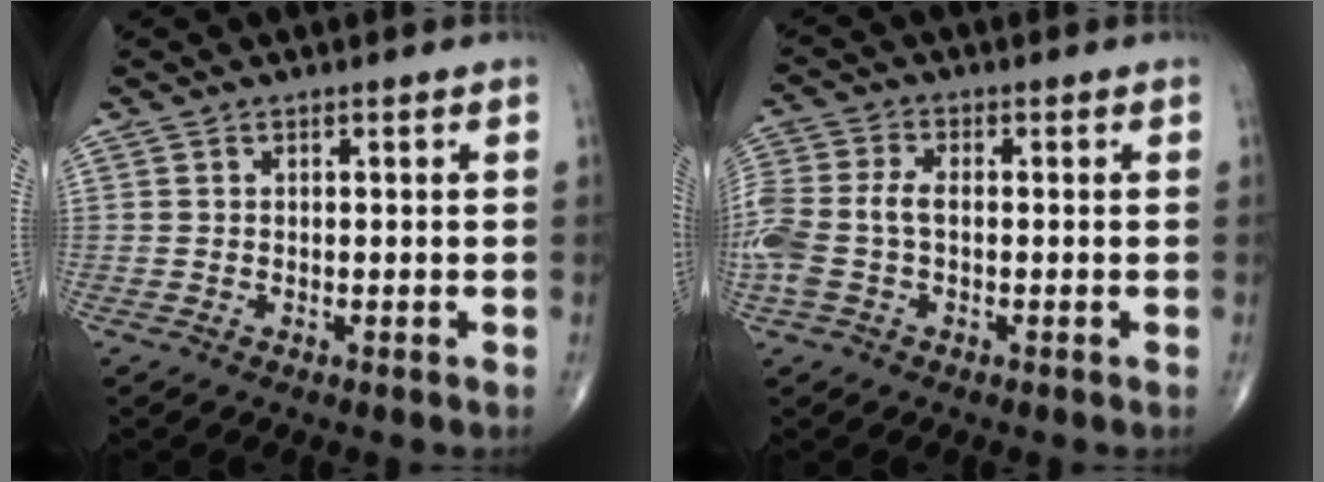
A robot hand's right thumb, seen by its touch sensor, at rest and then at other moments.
{"total": 9.9, "force": [-1.2, 6.1, 7.8], "torque": [-0.205, 0.017, -0.025]}